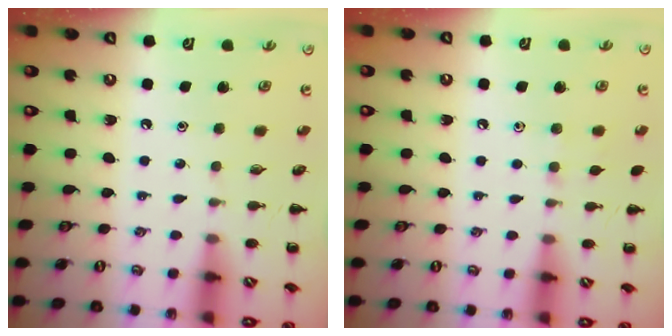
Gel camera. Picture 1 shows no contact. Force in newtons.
{"total": 4.9, "press": 4.6, "slide": 1.7}